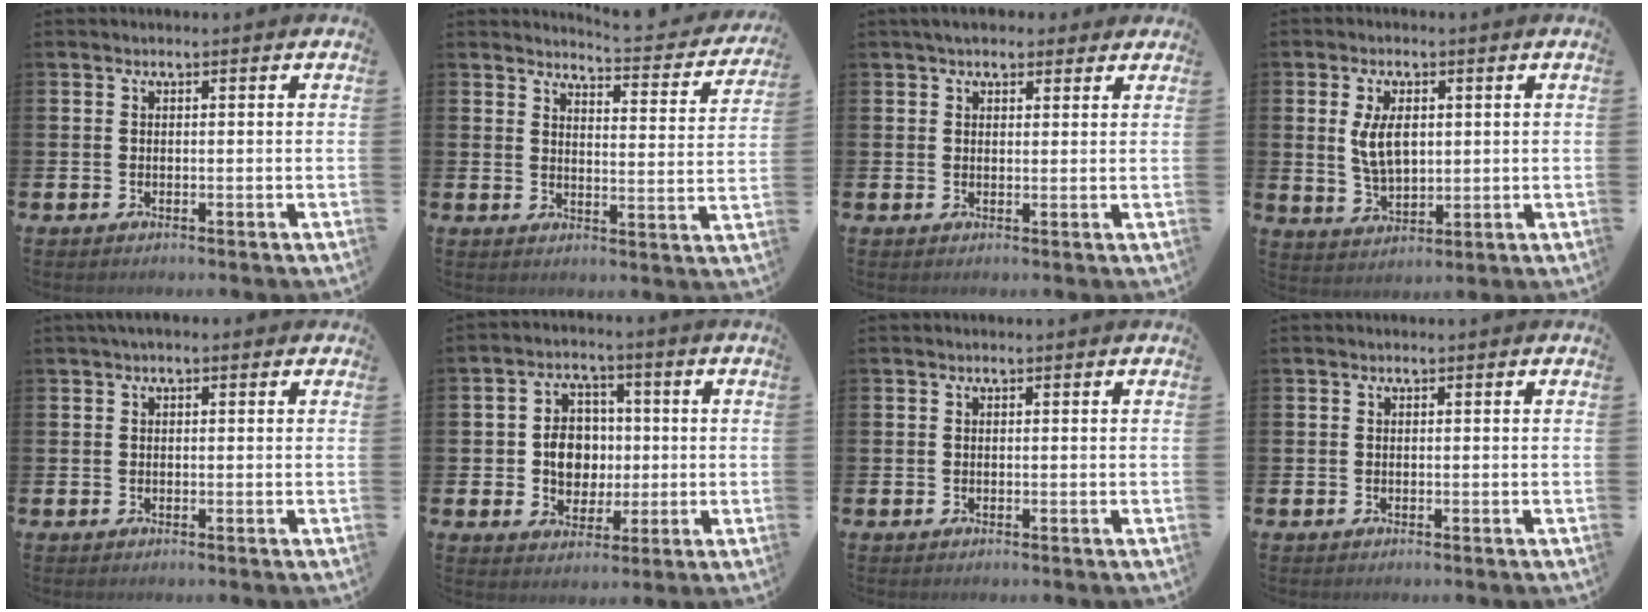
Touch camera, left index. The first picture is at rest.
{"total": 4.4, "force": [4.3, 0.2, 0.7], "torque": [-0.013, -0.038, 0.069]}
{"total": 3.6, "force": [3.1, 1.6, 0.7], "torque": [-0.009, -0.007, 0.055]}
{"total": 5.5, "force": [1.5, 3.0, 4.3], "torque": [-0.082, 0.007, 0.023]}
{"total": 0.8, "force": [0.4, 0.6, 0.5], "torque": [-0.003, 0.005, 0.004]}
{"total": 6.4, "force": [0.1, 5.5, 3.3], "torque": [-0.063, 0.014, -0.004]}
{"total": 0.0}
{"total": 0.0}